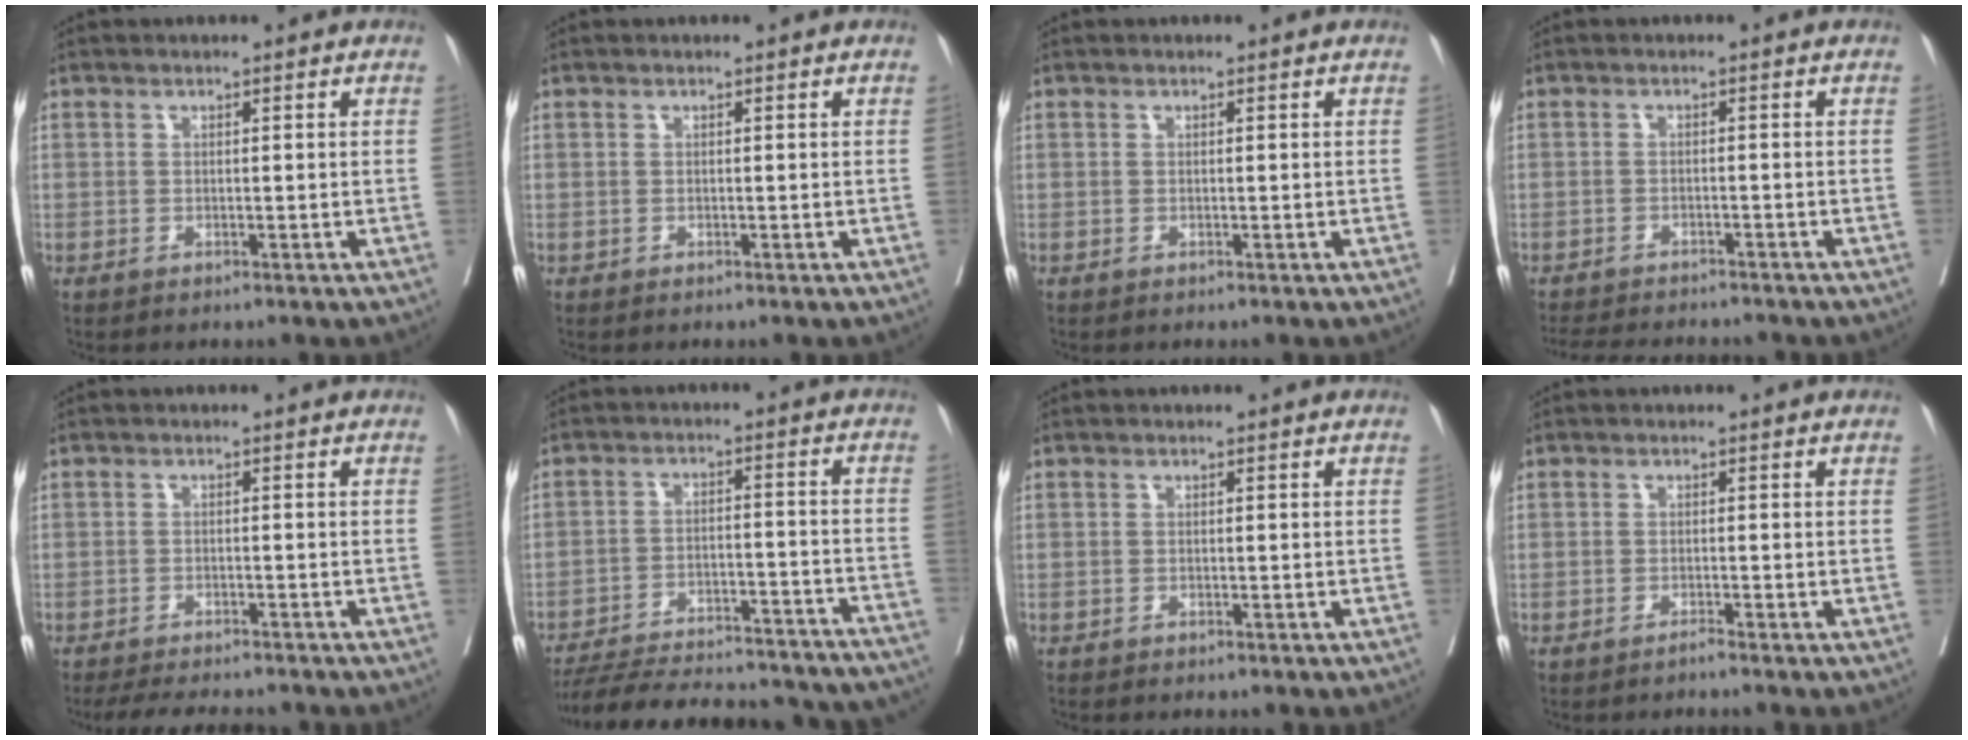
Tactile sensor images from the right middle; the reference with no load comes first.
{"total": 0.0}
{"total": 0.0}
{"total": 10.8, "force": [-9.9, 2.0, 3.9], "torque": [-0.065, -0.007, -0.133]}
{"total": 8.2, "force": [-7.4, 1.6, 3.2], "torque": [-0.041, -0.009, -0.103]}
{"total": 29.7, "force": [-27.0, 5.0, 11.4], "torque": [-0.158, -0.030, -0.357]}
{"total": 1.0, "force": [-0.8, 0.4, 0.4], "torque": [-0.009, -0.001, -0.010]}
{"total": 0.7, "force": [-0.6, -0.2, 0.2], "torque": [-0.003, 0.001, -0.013]}